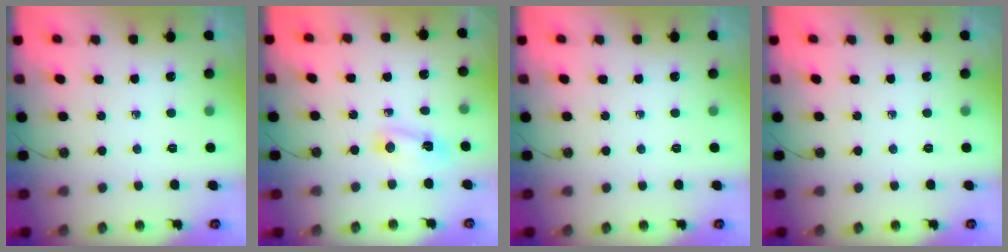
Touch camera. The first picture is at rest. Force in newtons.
{"total": 3.4, "press": 3.4, "slide": 0.4}
{"total": 0.0}
{"total": 0.0}